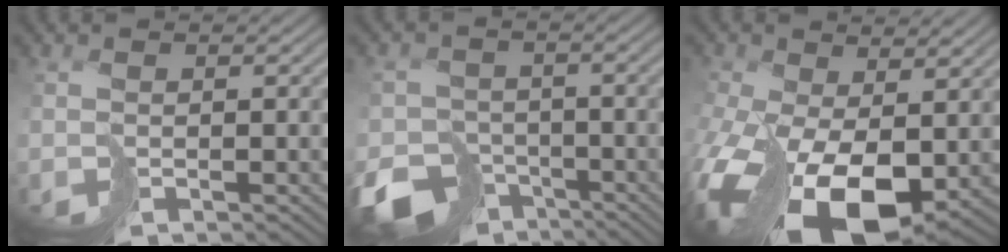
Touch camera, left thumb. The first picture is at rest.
{"total": 8.0, "force": [-5.4, 5.2, 2.9], "torque": [-0.055, -0.027, -0.094]}
{"total": 16.6, "force": [-4.9, 9.4, 12.8], "torque": [-0.299, -0.048, -0.060]}